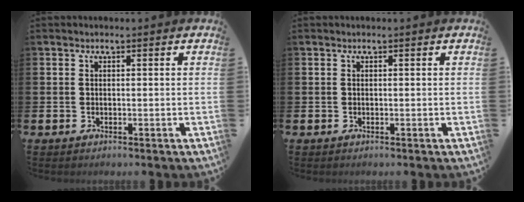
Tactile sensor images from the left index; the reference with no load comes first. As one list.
[{"total": 0.0}]